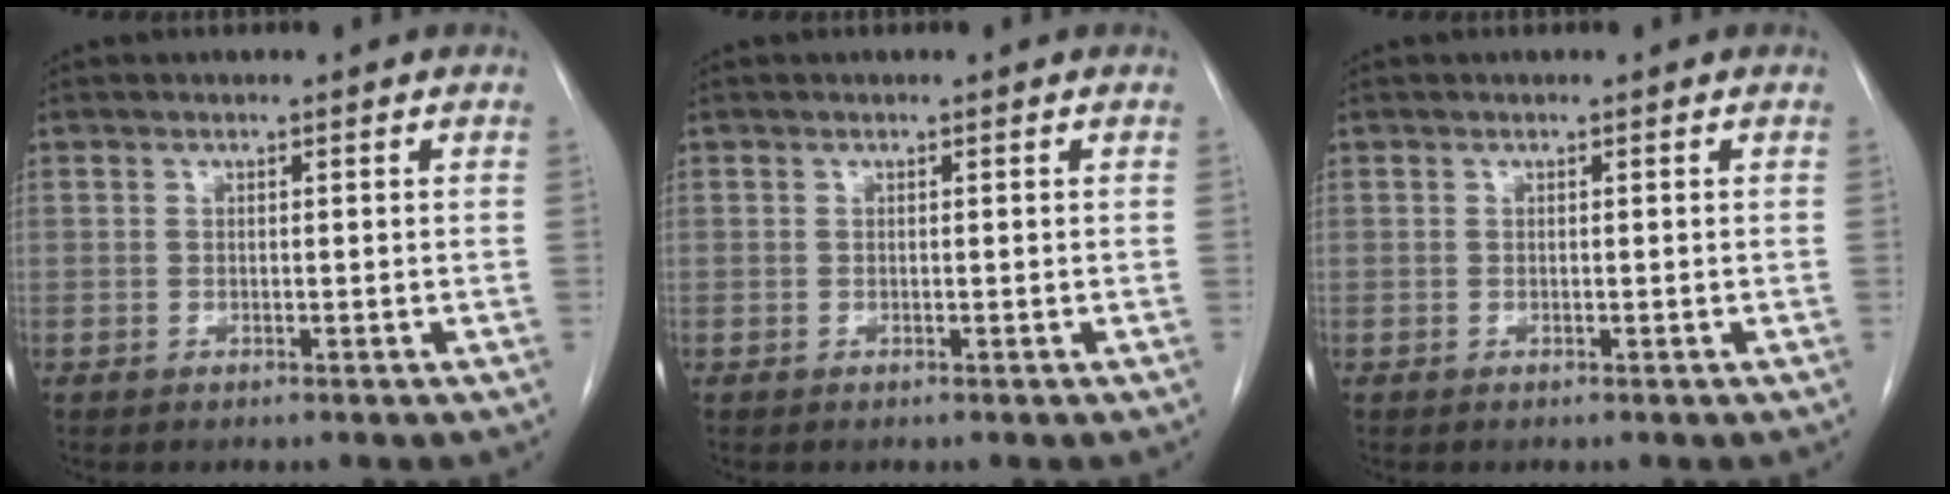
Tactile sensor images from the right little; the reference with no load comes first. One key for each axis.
{"total": 0.0}
{"total": 0.0}